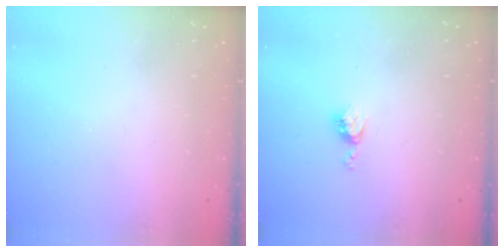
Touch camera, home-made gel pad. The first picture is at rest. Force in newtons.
{"total": 4.5, "press": 4.4, "slide": 0.7}